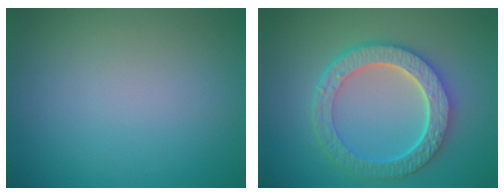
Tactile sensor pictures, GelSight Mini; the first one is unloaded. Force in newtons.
{"total": 6.7, "press": 5.3, "slide": 4.2}